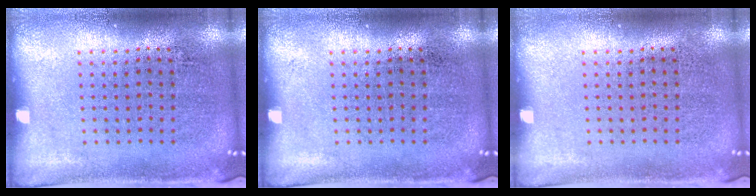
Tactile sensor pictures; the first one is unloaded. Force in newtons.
{"total": 0.0}
{"total": 0.0}